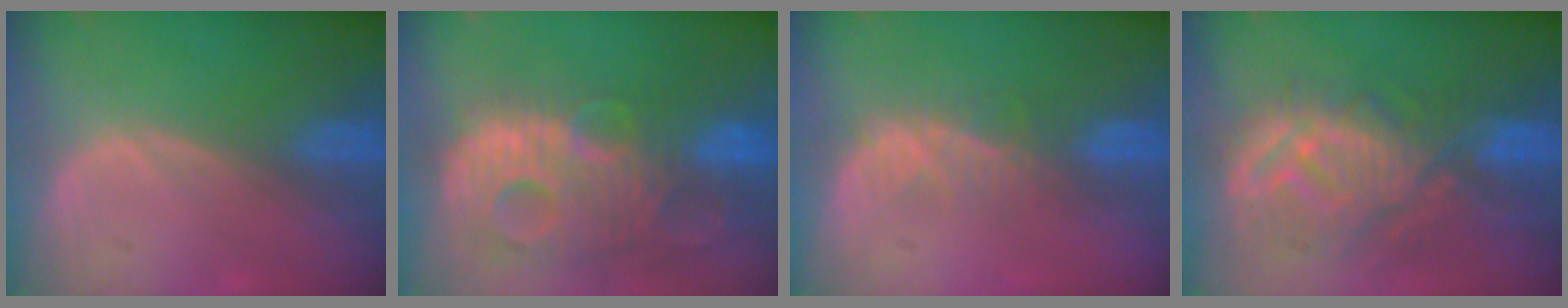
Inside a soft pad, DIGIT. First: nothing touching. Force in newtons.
{"total": 13.8, "press": 11.9, "slide": 7.1}
{"total": 3.7, "press": 3.3, "slide": 1.6}
{"total": 11.2, "press": 10.4, "slide": 4.3}